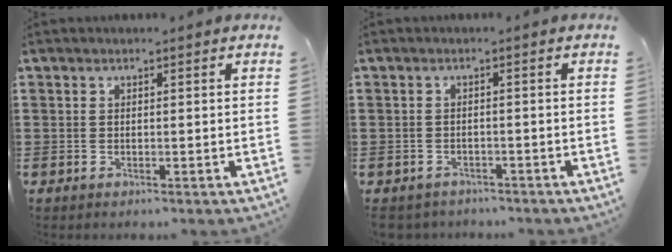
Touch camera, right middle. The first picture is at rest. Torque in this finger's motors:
{"motor_torque": [0.03, -0.01, 0.00, 0.00]}